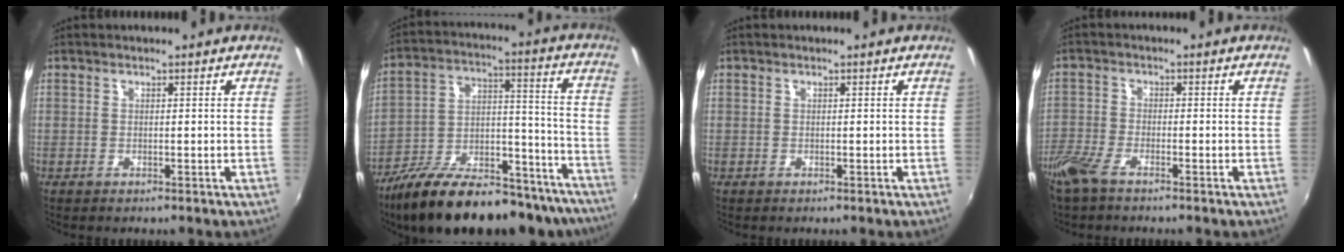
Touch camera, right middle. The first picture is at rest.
{"total": 27.2, "force": [-21.1, 9.7, 14.2], "torque": [-0.226, 0.013, -0.292]}
{"total": 0.0}
{"total": 5.8, "force": [-4.4, 1.6, 3.3], "torque": [-0.090, -0.012, -0.094]}